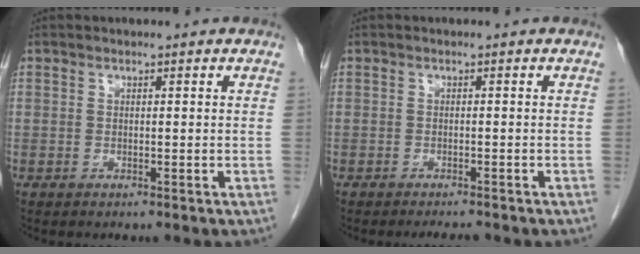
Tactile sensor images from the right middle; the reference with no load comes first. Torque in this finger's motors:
{"motor_torque": [0.20, -0.10, 0.00, 0.00]}